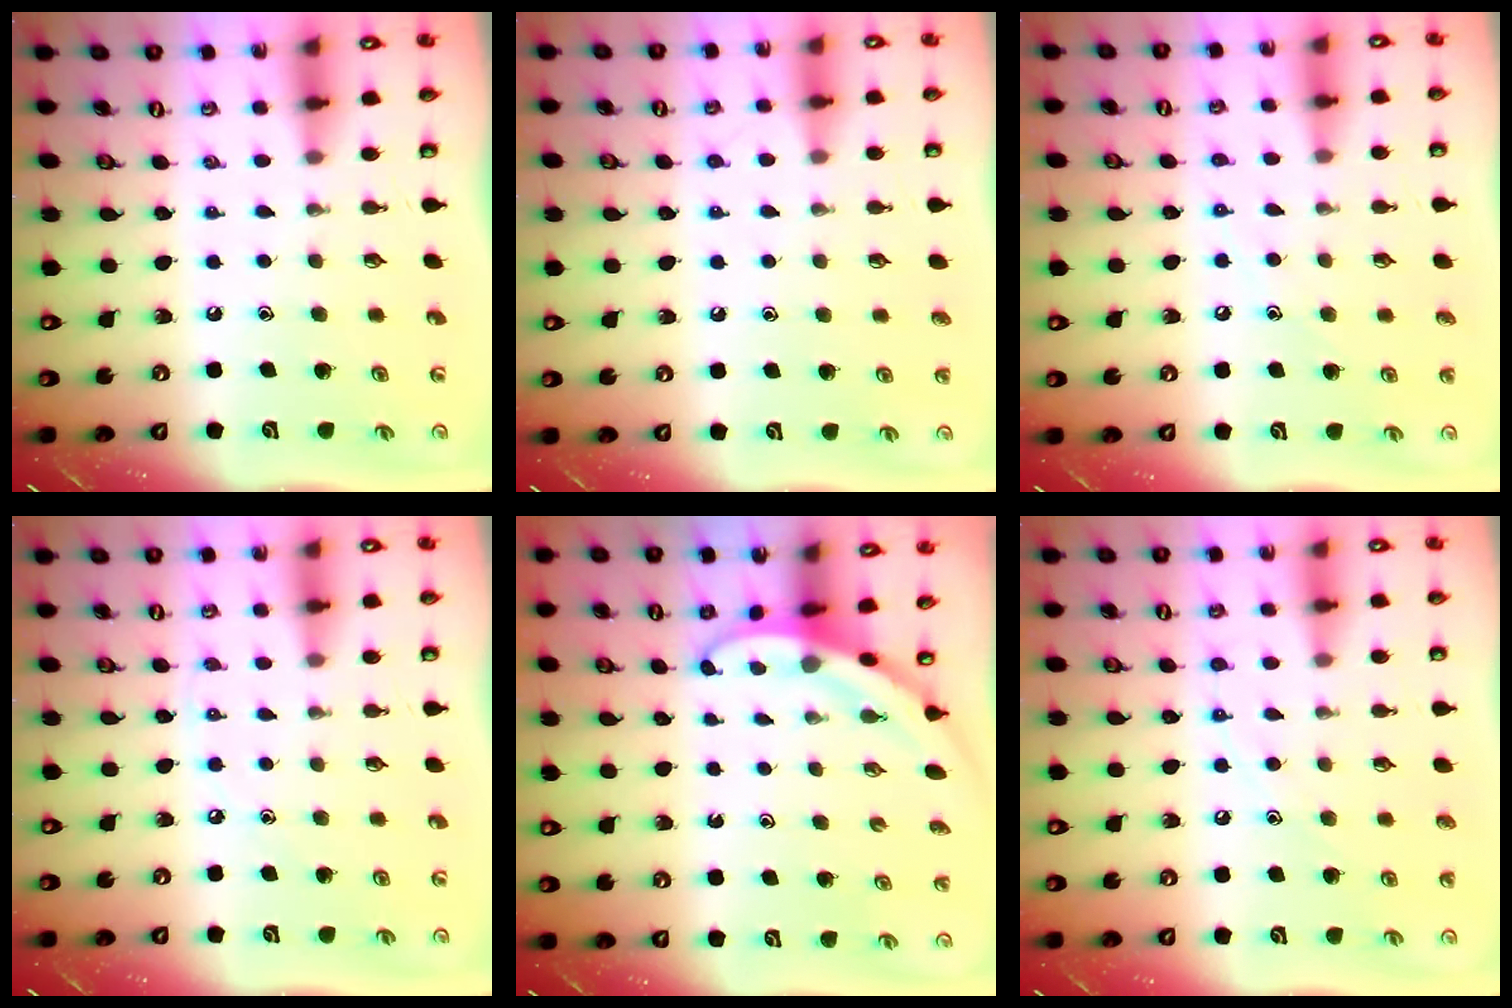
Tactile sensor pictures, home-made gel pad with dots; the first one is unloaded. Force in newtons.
{"total": 5.9, "press": 5.8, "slide": 0.6}
{"total": 5.7, "press": 5.7, "slide": 0.7}
{"total": 3.2, "press": 3.2, "slide": 0.4}
{"total": 3.4, "press": 3.4, "slide": 0.2}
{"total": 8.2, "press": 8.2, "slide": 0.6}